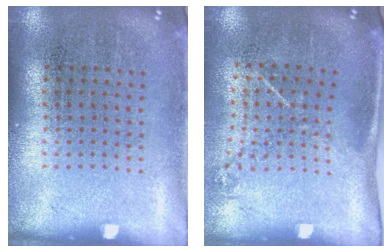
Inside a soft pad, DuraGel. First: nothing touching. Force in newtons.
{"total": 1.2, "press": 0.9, "slide": 0.8}